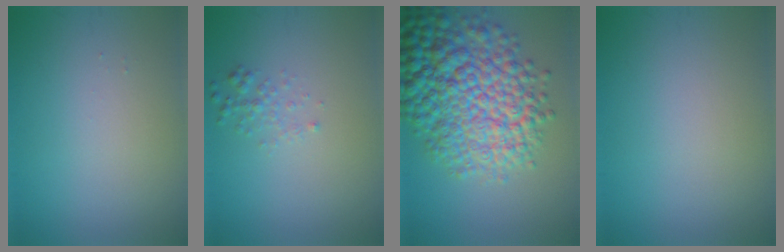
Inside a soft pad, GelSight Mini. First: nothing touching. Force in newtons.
{"total": 1.2, "press": 1.2, "slide": 0.0}
{"total": 11.6, "press": 11.6, "slide": 0.2}
{"total": 0.0}